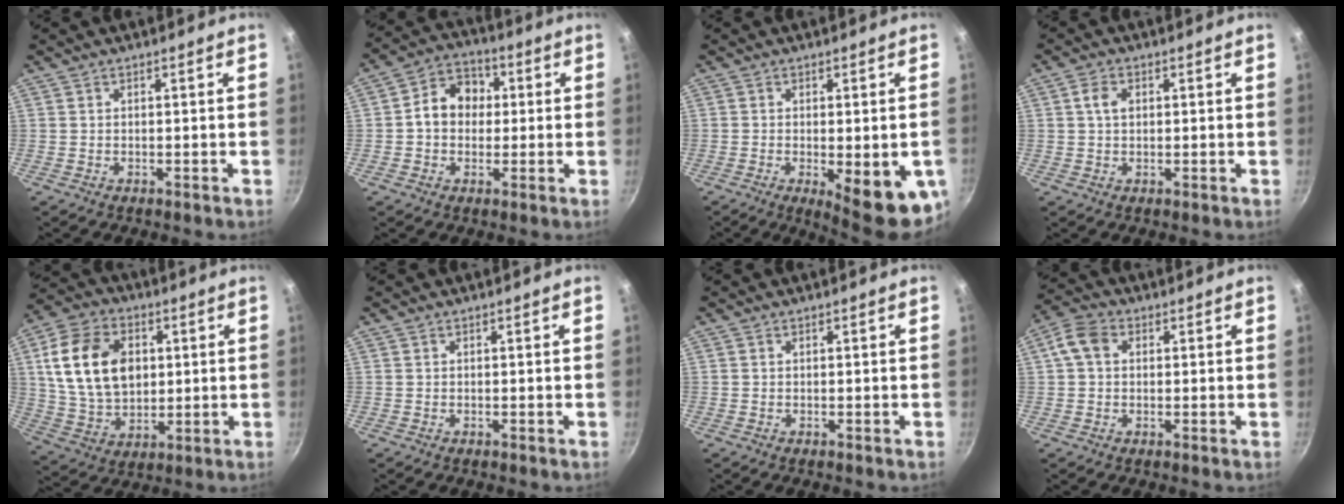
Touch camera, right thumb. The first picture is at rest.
{"total": 9.0, "force": [0.6, 7.4, 5.1], "torque": [-0.045, 0.021, -0.008]}
{"total": 13.0, "force": [-3.5, 3.9, 11.9], "torque": [-0.131, -0.009, -0.035]}
{"total": 3.1, "force": [0.6, 2.2, 2.1], "torque": [-0.037, 0.005, 0.009]}
{"total": 18.0, "force": [3.5, 12.7, 12.3], "torque": [-0.210, -0.001, 0.068]}
{"total": 0.0}
{"total": 0.0}
{"total": 5.5, "force": [1.1, 4.2, 3.4], "torque": [-0.058, 0.012, 0.007]}